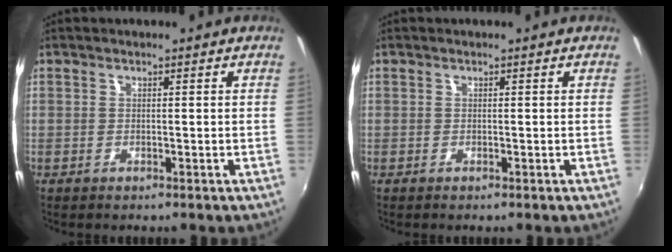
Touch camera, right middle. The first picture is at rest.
{"total": 0.0}